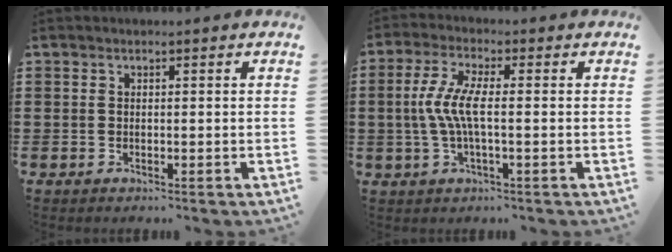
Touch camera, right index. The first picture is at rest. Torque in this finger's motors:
{"motor_torque": [1.17, -0.29, 0.78, 0.21]}